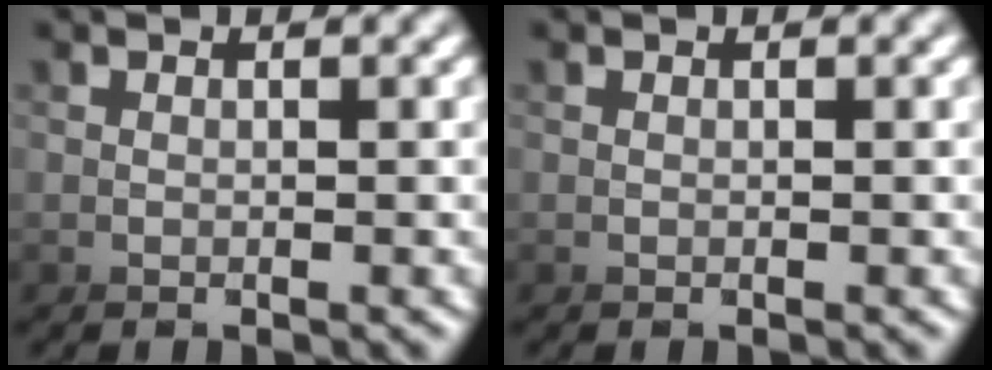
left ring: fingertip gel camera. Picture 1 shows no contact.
{"total": 0.0}